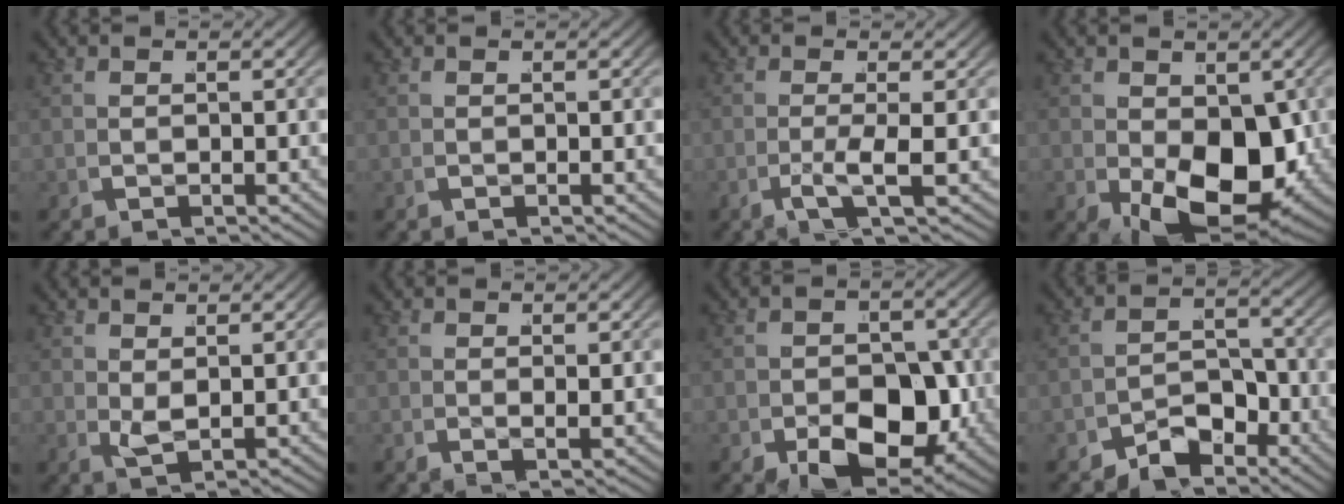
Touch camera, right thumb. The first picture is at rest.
{"total": 0.0}
{"total": 2.4, "force": [-0.5, 0.1, 2.4], "torque": [-0.063, 0.004, -0.019]}
{"total": 9.8, "force": [-1.9, 5.9, 7.6], "torque": [-0.136, -0.046, -0.008]}
{"total": 1.5, "force": [1.0, 0.3, 1.0], "torque": [-0.018, -0.004, 0.023]}
{"total": 0.7, "force": [0.5, -0.3, 0.3], "torque": [-0.007, 0.000, 0.009]}
{"total": 8.3, "force": [-2.3, 5.5, 5.8], "torque": [-0.109, -0.042, -0.023]}
{"total": 3.7, "force": [-3.1, 1.6, 1.0], "torque": [-0.006, -0.004, -0.057]}